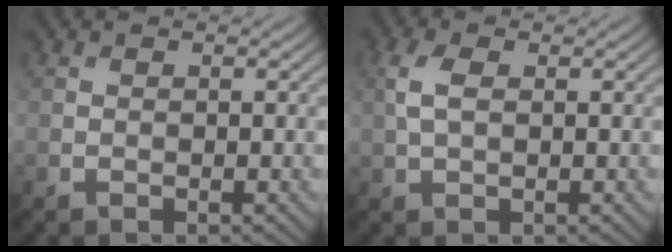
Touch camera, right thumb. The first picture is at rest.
{"total": 3.2, "force": [0.6, 1.7, 2.6], "torque": [-0.071, 0.004, 0.011]}